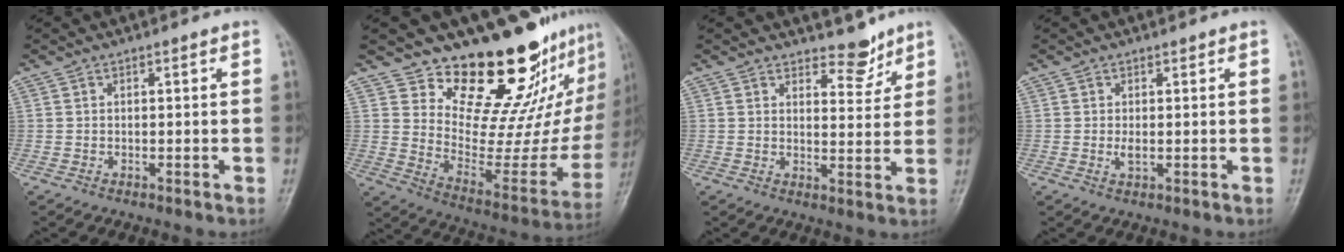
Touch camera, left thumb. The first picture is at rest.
{"total": 23.1, "force": [17.0, 9.4, 12.6], "torque": [-0.128, -0.128, 0.253]}
{"total": 4.7, "force": [4.0, 2.1, 1.2], "torque": [0.008, -0.033, 0.061]}
{"total": 1.5, "force": [0.3, 0.7, 1.3], "torque": [-0.024, -0.004, 0.007]}